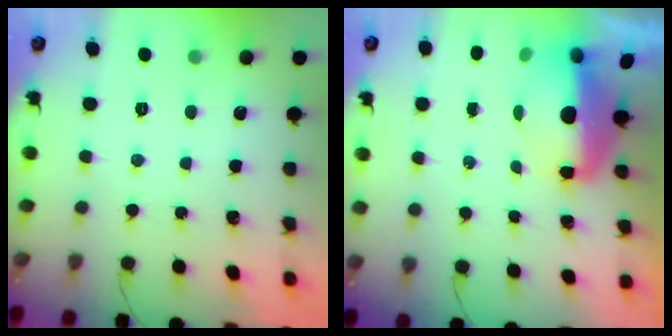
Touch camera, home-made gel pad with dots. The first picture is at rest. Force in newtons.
{"total": 10.2, "press": 7.7, "slide": 6.6}